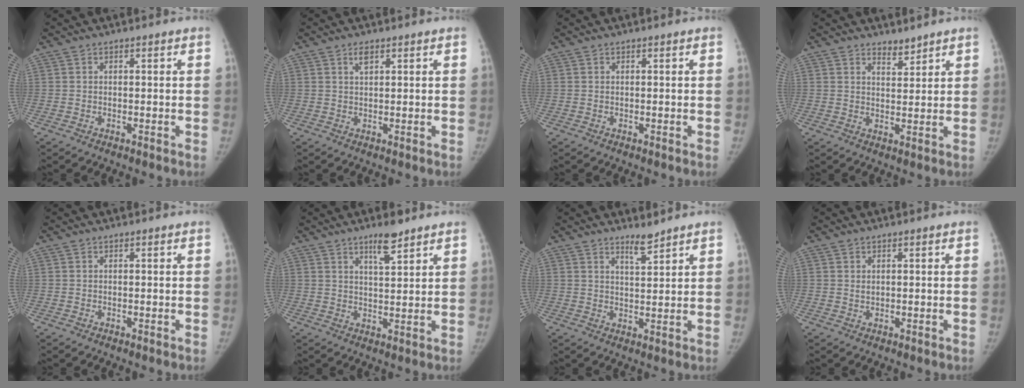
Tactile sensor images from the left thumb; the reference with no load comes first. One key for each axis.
{"total": 1.8, "fx": 1.1, "fy": 0.7, "fz": 1.2, "tx": -0.020, "ty": -0.003, "tz": 0.021}
{"total": 0.0}
{"total": 2.7, "fx": 2.5, "fy": 0.9, "fz": 0.6, "tx": 0.006, "ty": -0.022, "tz": 0.041}
{"total": 0.0}
{"total": 5.5, "fx": 4.0, "fy": 1.2, "fz": 3.6, "tx": -0.050, "ty": -0.029, "tz": 0.066}
{"total": 3.3, "fx": 2.9, "fy": 0.3, "fz": 1.5, "tx": -0.018, "ty": -0.031, "tz": 0.051}
{"total": 0.7, "fx": 0.3, "fy": 0.4, "fz": 0.5, "tx": -0.003, "ty": -0.003, "tz": 0.008}